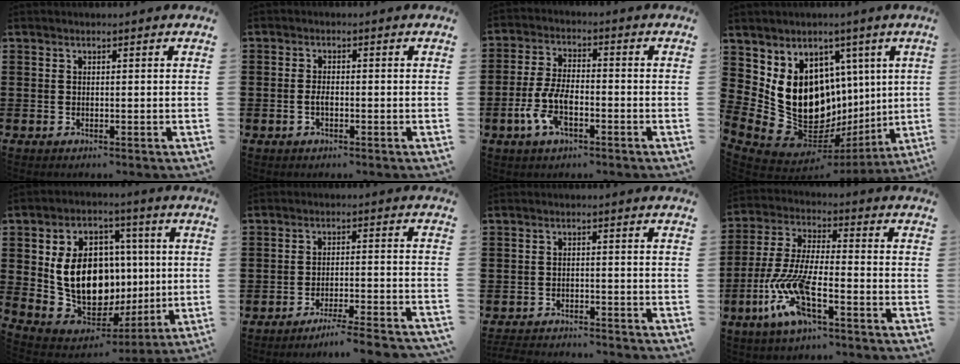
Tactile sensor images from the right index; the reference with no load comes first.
{"total": 1.7, "force": [-0.6, 0.6, 1.5], "torque": [-0.037, -0.002, -0.014]}
{"total": 7.3, "force": [-2.8, 3.4, 5.8], "torque": [-0.140, -0.003, -0.059]}
{"total": 17.1, "force": [0.4, 13.2, 10.9], "torque": [-0.268, -0.041, 0.025]}
{"total": 14.4, "force": [1.4, 10.5, 9.8], "torque": [-0.212, -0.004, 0.032]}
{"total": 4.9, "force": [-4.5, -1.0, 1.6], "torque": [-0.029, -0.017, -0.087]}
{"total": 2.8, "force": [-2.8, 0.0, -0.1], "torque": [-0.006, -0.005, -0.059]}
{"total": 10.6, "force": [-5.8, 2.7, 8.4], "torque": [-0.214, -0.016, -0.120]}